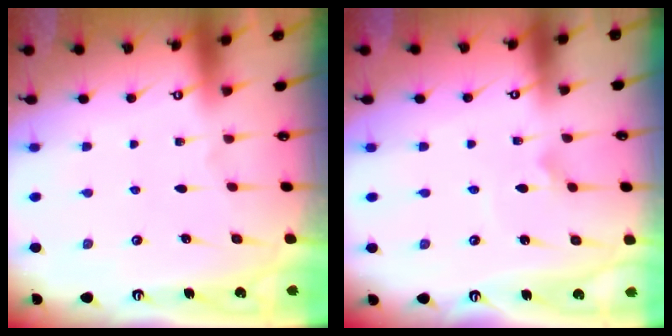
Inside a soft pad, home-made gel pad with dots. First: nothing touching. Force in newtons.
{"total": 2.1, "press": 2.1, "slide": 0.1}